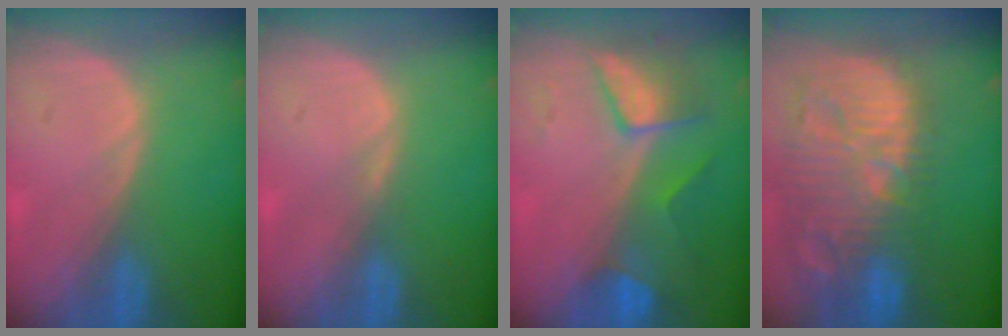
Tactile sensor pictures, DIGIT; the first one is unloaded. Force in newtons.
{"total": 0.7, "press": 0.7, "slide": 0.2}
{"total": 7.4, "press": 6.7, "slide": 3.3}
{"total": 14.7, "press": 12.8, "slide": 7.2}